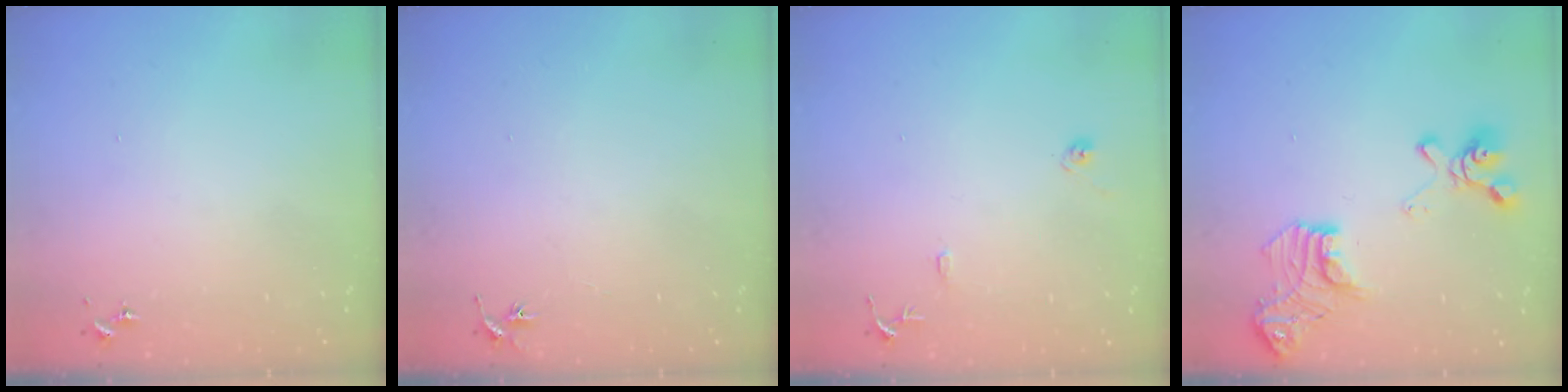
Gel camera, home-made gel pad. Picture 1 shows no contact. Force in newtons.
{"total": 2.9, "press": 2.9, "slide": 0.3}
{"total": 9.1, "press": 9.1, "slide": 0.8}
{"total": 18.7, "press": 18.6, "slide": 1.6}